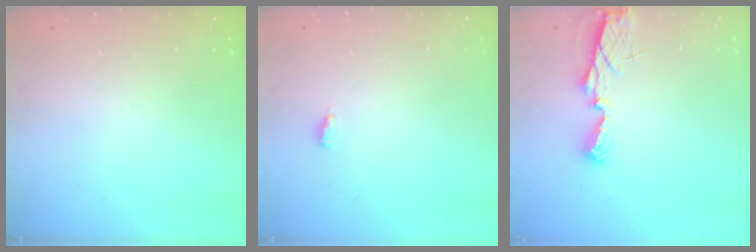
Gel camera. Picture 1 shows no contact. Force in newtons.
{"total": 3.4, "press": 2.9, "slide": 1.7}
{"total": 6.3, "press": 6.3, "slide": 0.2}